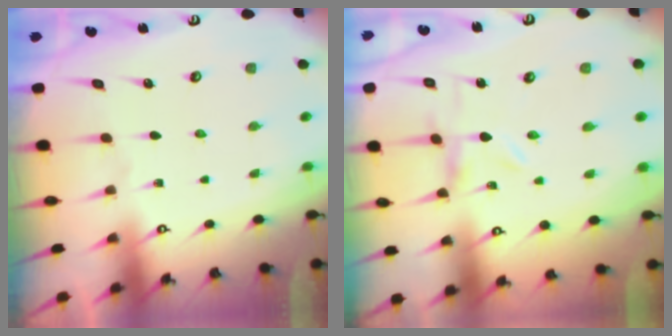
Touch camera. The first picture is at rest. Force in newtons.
{"total": 0.0}